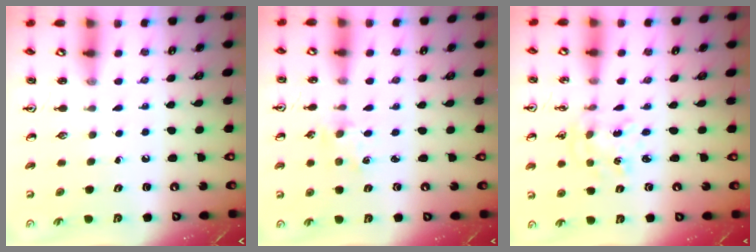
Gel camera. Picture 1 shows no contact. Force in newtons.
{"total": 1.9, "press": 1.8, "slide": 0.4}
{"total": 1.4, "press": 1.4, "slide": 0.2}